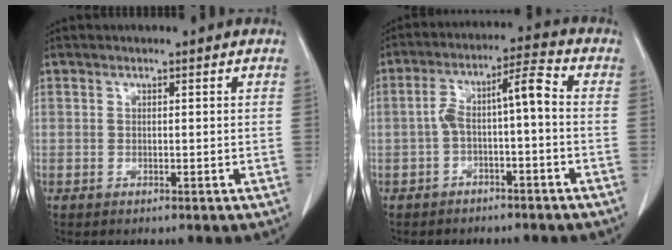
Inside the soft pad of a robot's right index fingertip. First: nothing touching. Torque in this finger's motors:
{"motor_torque": [0.90, -0.09, 0.32, 0.10]}